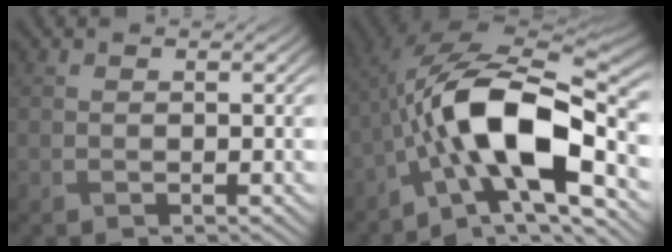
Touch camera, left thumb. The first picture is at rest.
{"total": 14.4, "force": [-4.1, 5.9, 12.5], "torque": [-0.204, 0.001, -0.085]}